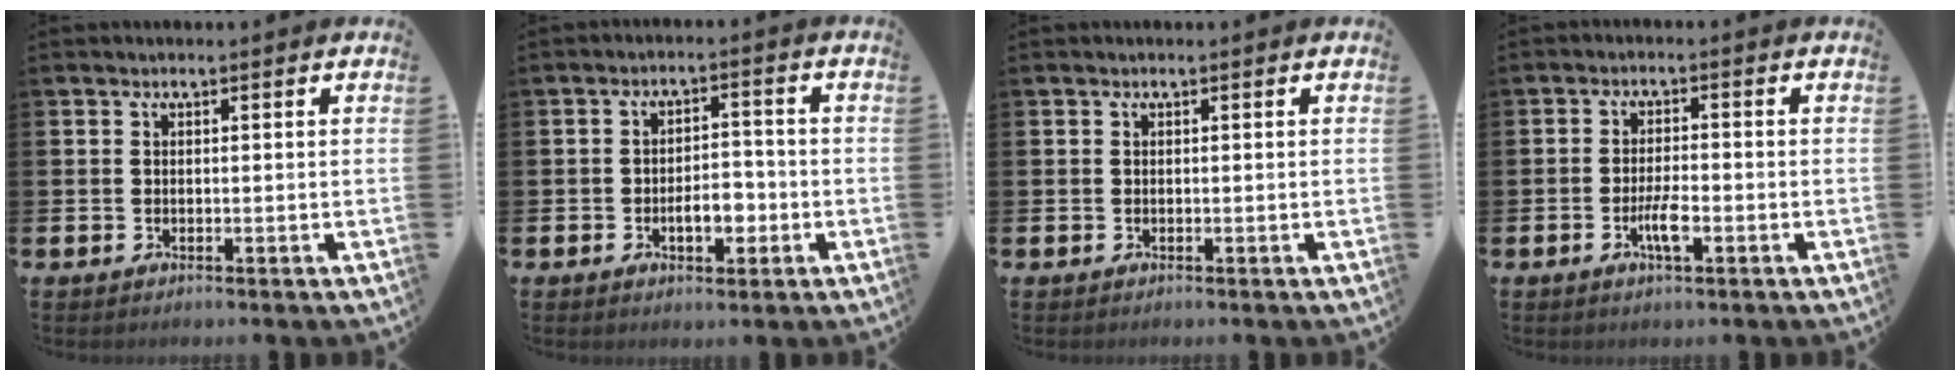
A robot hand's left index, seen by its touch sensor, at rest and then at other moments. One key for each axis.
{"total": 4.4, "fx": -1.4, "fy": 2.4, "fz": 3.4, "tx": -0.046, "ty": 0.002, "tz": -0.031}
{"total": 0.0}
{"total": 3.5, "fx": -1.2, "fy": 0.9, "fz": 3.1, "tx": -0.054, "ty": -0.003, "tz": -0.026}